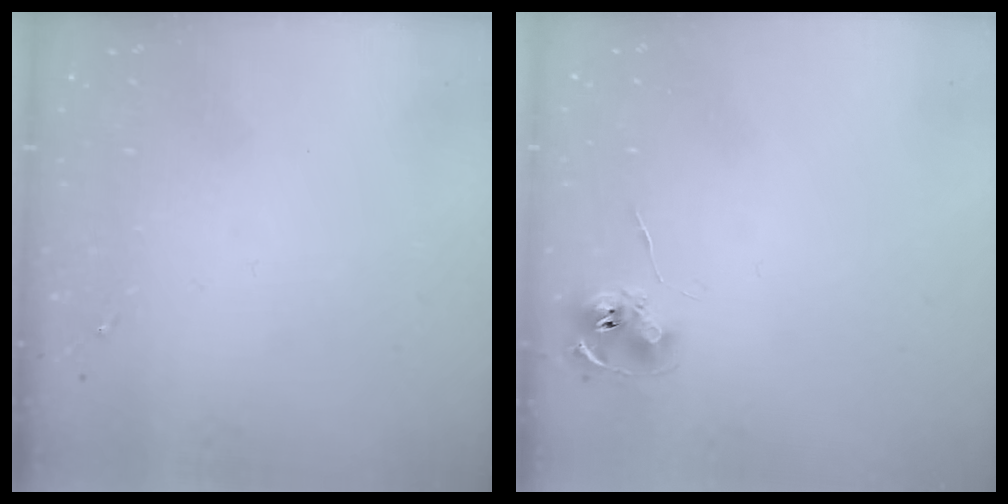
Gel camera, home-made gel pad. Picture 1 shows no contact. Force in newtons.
{"total": 7.5, "press": 7.5, "slide": 0.5}